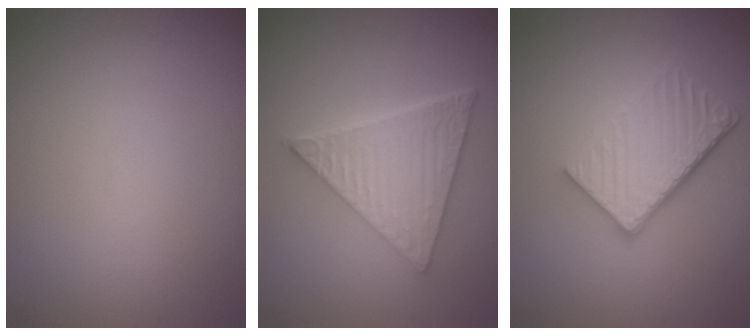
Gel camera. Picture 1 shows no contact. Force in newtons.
{"total": 6.3, "press": 4.7, "slide": 4.2}
{"total": 5.3, "press": 3.8, "slide": 3.8}